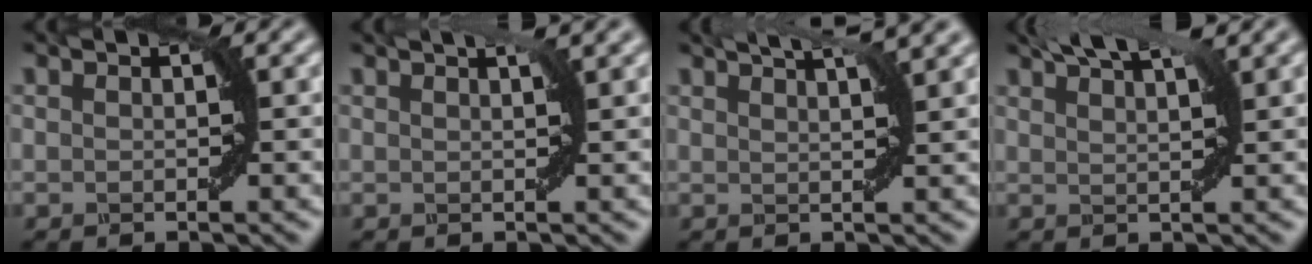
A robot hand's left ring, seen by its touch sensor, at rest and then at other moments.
{"total": 3.0, "force": [1.8, 1.0, 2.2], "torque": [-0.014, 0.013, 0.001]}
{"total": 6.6, "force": [4.5, 2.1, 4.4], "torque": [-0.044, 0.038, 0.035]}
{"total": 5.4, "force": [3.8, 1.3, 3.6], "torque": [-0.044, 0.025, 0.037]}